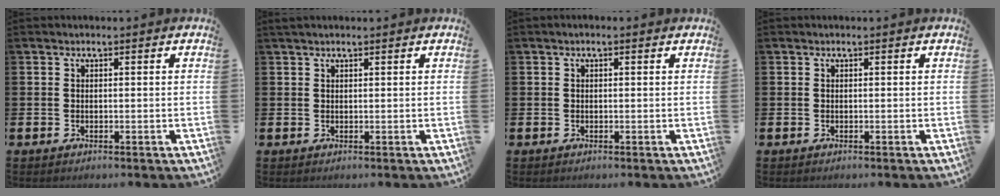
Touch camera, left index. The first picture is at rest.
{"total": 1.1, "force": [1.0, 0.2, 0.4], "torque": [-0.006, 0.001, 0.017]}
{"total": 0.7, "force": [0.5, 0.1, 0.4], "torque": [-0.005, 0.001, 0.009]}
{"total": 0.0}